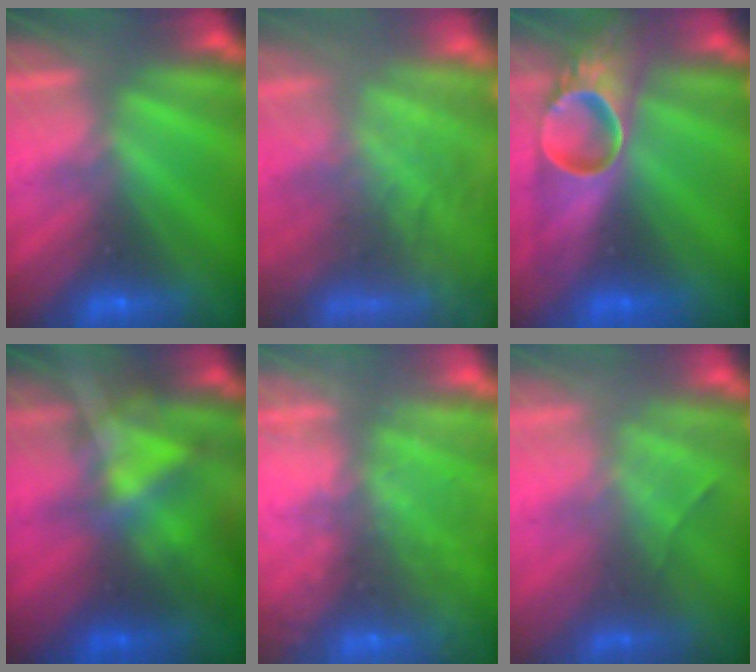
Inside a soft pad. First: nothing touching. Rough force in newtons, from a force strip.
{"total": 7.8}
{"total": 8.6}
{"total": 4.2}
{"total": 5.9}
{"total": 2.2}